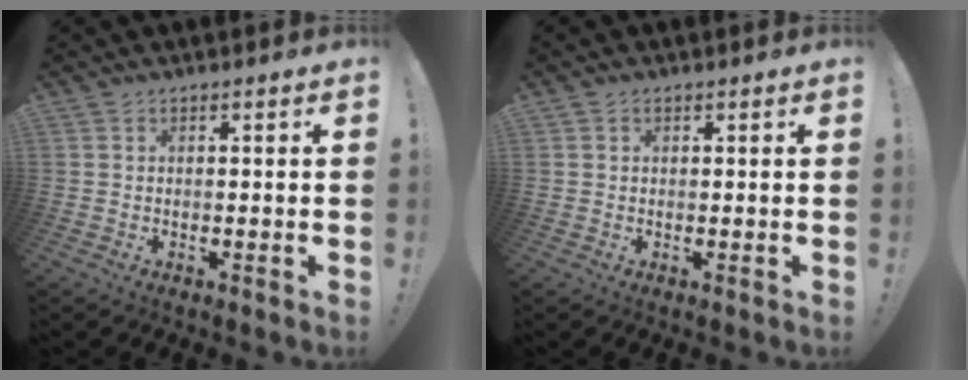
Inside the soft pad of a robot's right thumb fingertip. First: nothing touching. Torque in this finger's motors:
{"motor_torque": [-0.12, 0.03, 0.06, 0.00, 0.04]}